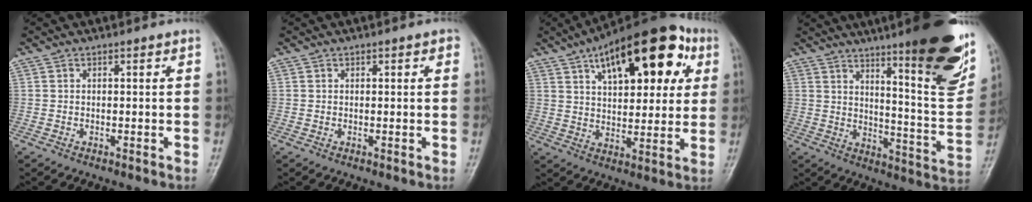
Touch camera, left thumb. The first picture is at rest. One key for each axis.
{"total": 1.5, "fx": 0.5, "fy": 0.7, "fz": 1.2, "tx": -0.009, "ty": 0.002, "tz": 0.005}
{"total": 23.0, "fx": 9.6, "fy": 10.8, "fz": 17.9, "tx": -0.234, "ty": 0.004, "tz": 0.143}
{"total": 24.1, "fx": 14.6, "fy": 4.0, "fz": 18.8, "tx": -0.231, "ty": -0.074, "tz": 0.209}